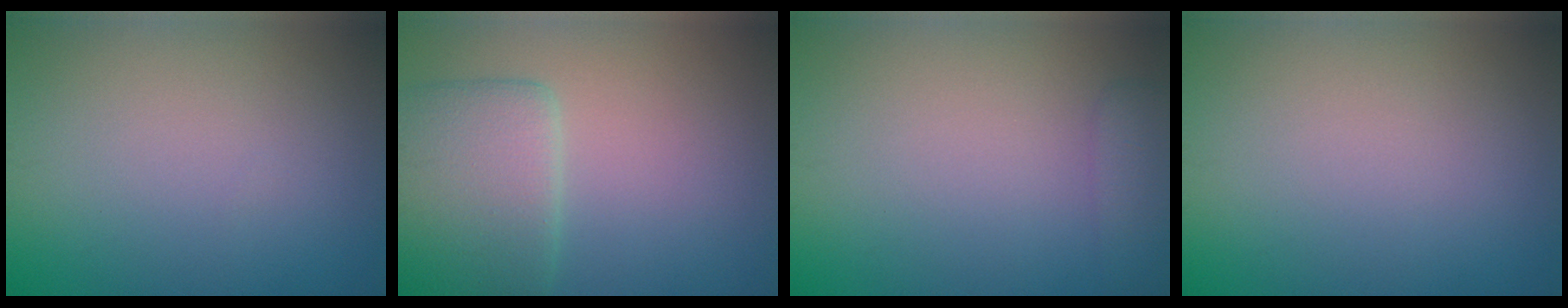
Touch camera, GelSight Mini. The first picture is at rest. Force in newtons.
{"total": 5.4, "press": 5.4, "slide": 0.3}
{"total": 1.9, "press": 1.9, "slide": 0.1}
{"total": 0.0}